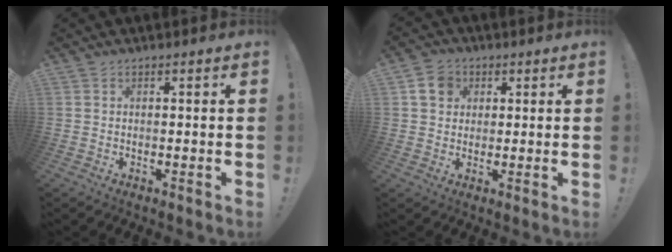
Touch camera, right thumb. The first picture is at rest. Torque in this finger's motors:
{"motor_torque": [0.07, 0.16, 0.35, 0.04, -0.01]}